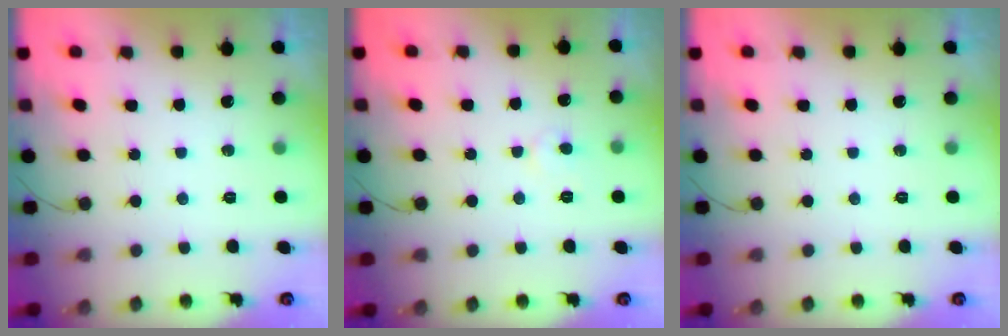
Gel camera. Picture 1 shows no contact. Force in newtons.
{"total": 3.3, "press": 3.2, "slide": 0.4}
{"total": 0.0}